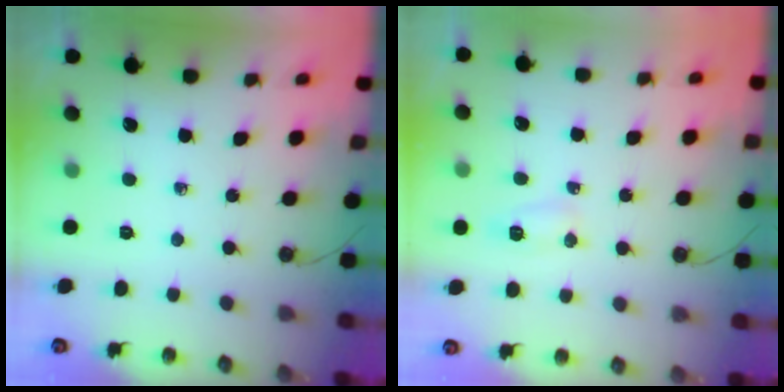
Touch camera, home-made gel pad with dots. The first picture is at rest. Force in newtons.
{"total": 10.3, "press": 5.5, "slide": 8.8}